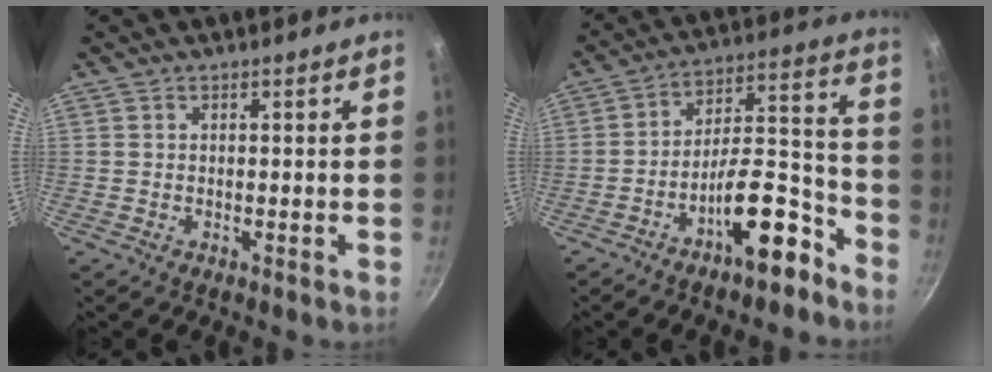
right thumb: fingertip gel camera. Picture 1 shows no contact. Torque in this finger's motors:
{"motor_torque": [1.84, 0.96, 1.05, -0.93, 0.06]}